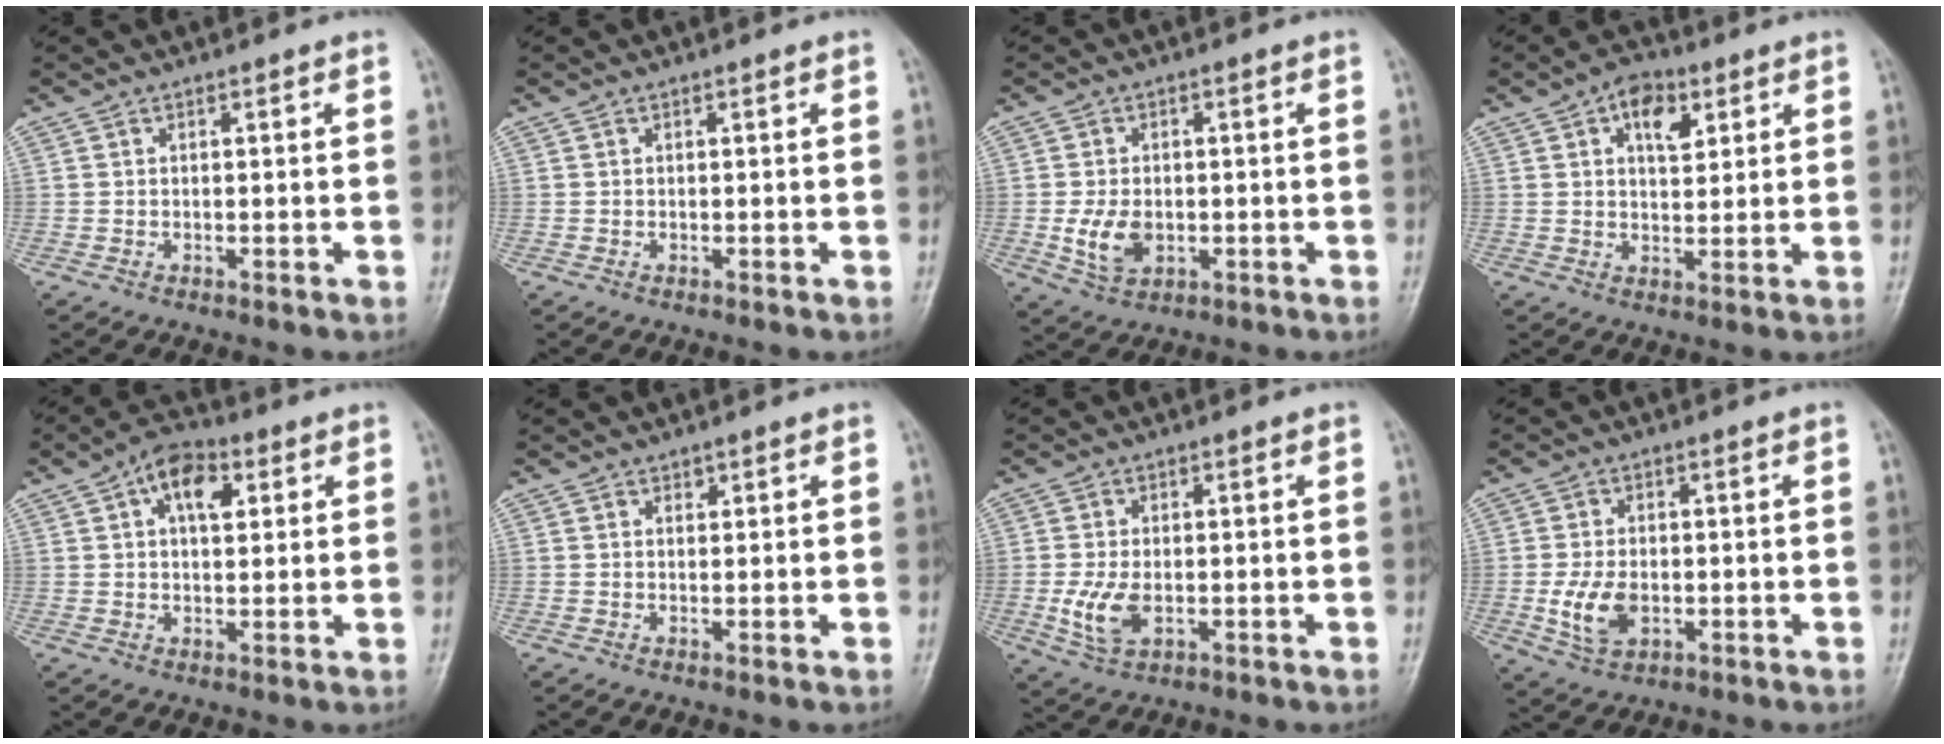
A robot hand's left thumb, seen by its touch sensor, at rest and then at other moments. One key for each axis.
{"total": 0.0}
{"total": 6.3, "fx": -1.0, "fy": 4.3, "fz": 4.5, "tx": -0.076, "ty": -0.003, "tz": -0.010}
{"total": 6.9, "fx": 3.0, "fy": 4.0, "fz": 4.7, "tx": -0.050, "ty": -0.008, "tz": 0.042}
{"total": 7.9, "fx": 2.9, "fy": 4.6, "fz": 5.8, "tx": -0.079, "ty": 0.007, "tz": 0.038}
{"total": 0.7, "fx": 0.5, "fy": 0.4, "fz": 0.2, "tx": 0.002, "ty": -0.003, "tz": 0.006}
{"total": 6.2, "fx": -1.1, "fy": 3.7, "fz": 4.9, "tx": -0.101, "ty": -0.006, "tz": -0.015}
{"total": 6.8, "fx": -1.2, "fy": 4.4, "fz": 5.1, "tx": -0.093, "ty": -0.002, "tz": -0.017}